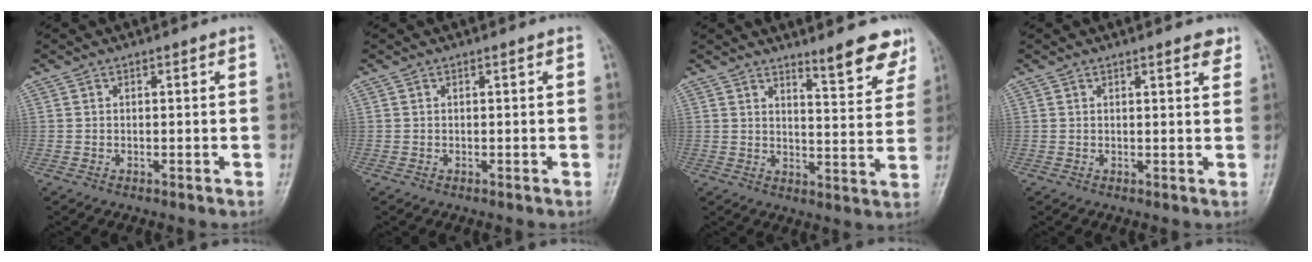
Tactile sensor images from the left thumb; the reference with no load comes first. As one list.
[{"total": 0.0}, {"total": 8.7, "force": [6.9, 1.8, 4.9], "torque": [-0.043, -0.053, 0.093]}, {"total": 2.5, "force": [1.9, 0.7, 1.6], "torque": [-0.011, -0.007, 0.021]}]